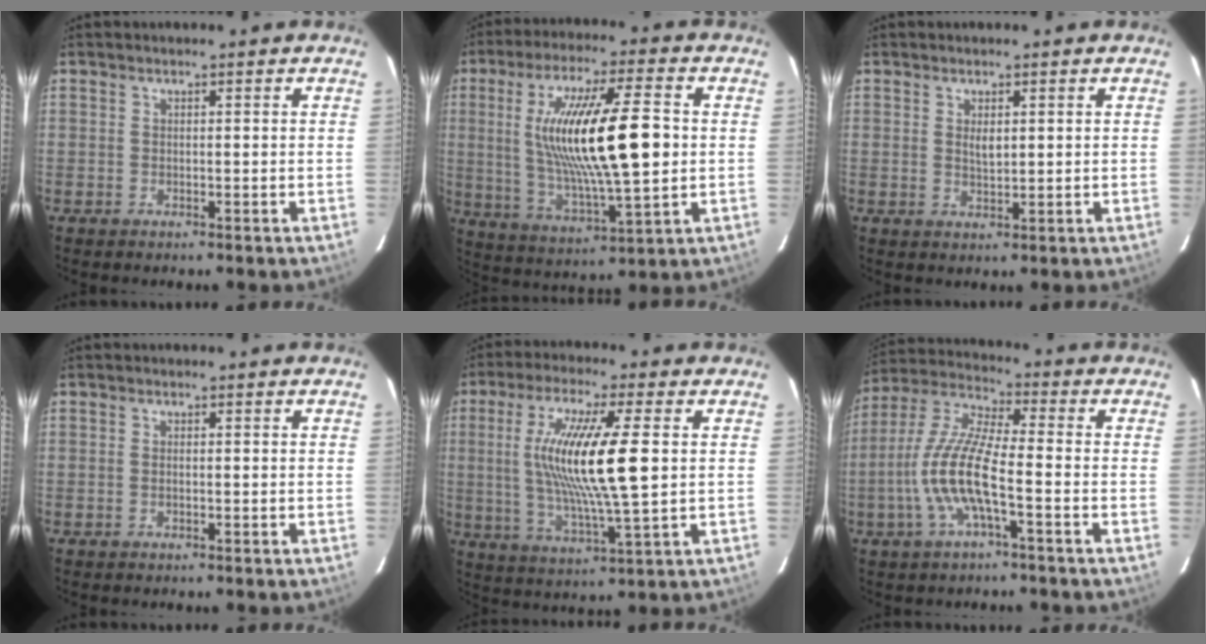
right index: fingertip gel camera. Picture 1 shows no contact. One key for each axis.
{"total": 19.9, "fx": 1.8, "fy": 4.1, "fz": 19.4, "tx": -0.353, "ty": -0.005, "tz": 0.044}
{"total": 2.3, "fx": 0.6, "fy": 1.1, "fz": 1.9, "tx": -0.032, "ty": 0.000, "tz": 0.012}
{"total": 0.6, "fx": -0.1, "fy": 0.2, "fz": 0.5, "tx": -0.012, "ty": 0.001, "tz": -0.003}
{"total": 16.2, "fx": 2.0, "fy": 2.0, "fz": 15.9, "tx": -0.300, "ty": -0.006, "tz": 0.041}
{"total": 12.1, "fx": -3.7, "fy": 2.3, "fz": 11.3, "tx": -0.242, "ty": -0.001, "tz": -0.076}